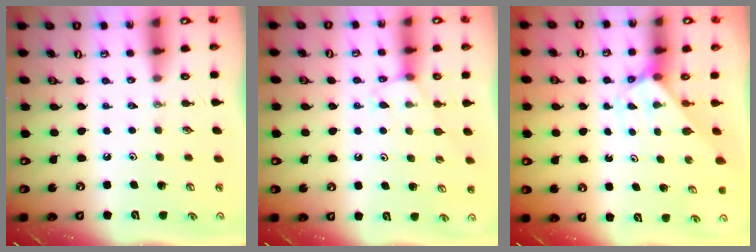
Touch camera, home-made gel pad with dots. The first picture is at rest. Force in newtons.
{"total": 4.9, "press": 4.9, "slide": 0.6}
{"total": 2.2, "press": 2.2, "slide": 0.1}